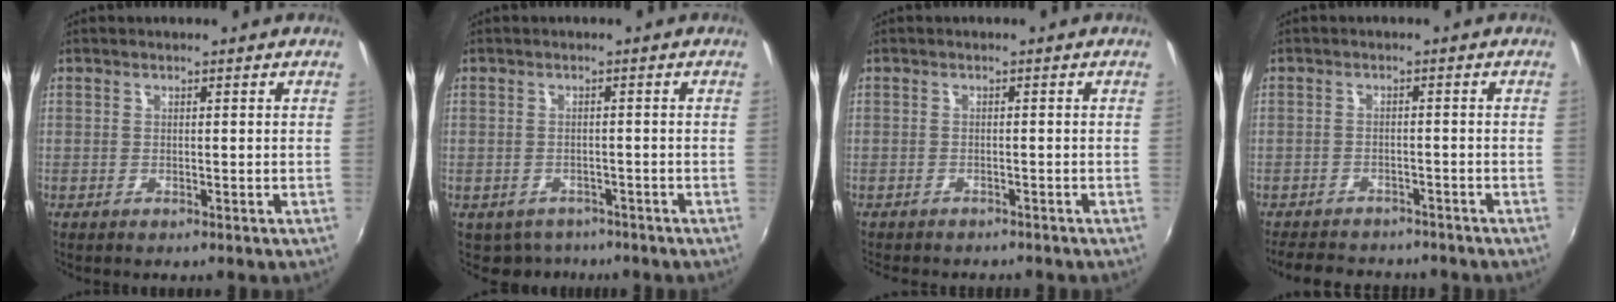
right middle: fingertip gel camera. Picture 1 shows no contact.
{"total": 4.1, "force": [-3.2, 2.6, 0.5], "torque": [-0.021, -0.010, -0.045]}
{"total": 3.9, "force": [-3.5, 1.1, 1.2], "torque": [-0.032, -0.015, -0.053]}
{"total": 9.7, "force": [-8.5, 3.7, 3.1], "torque": [-0.080, -0.003, -0.124]}